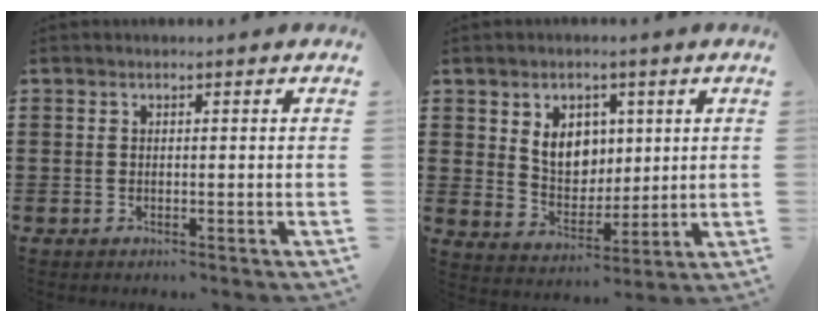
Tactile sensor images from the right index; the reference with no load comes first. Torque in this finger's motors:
{"motor_torque": [0.73, 0.48, 0.58, 0.10]}